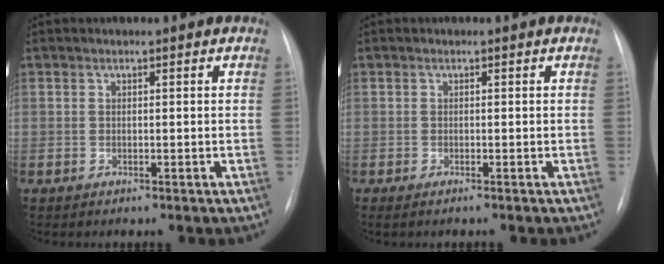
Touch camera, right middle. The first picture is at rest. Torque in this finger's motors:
{"motor_torque": [0.37, -0.37, 0.02, 0.02]}